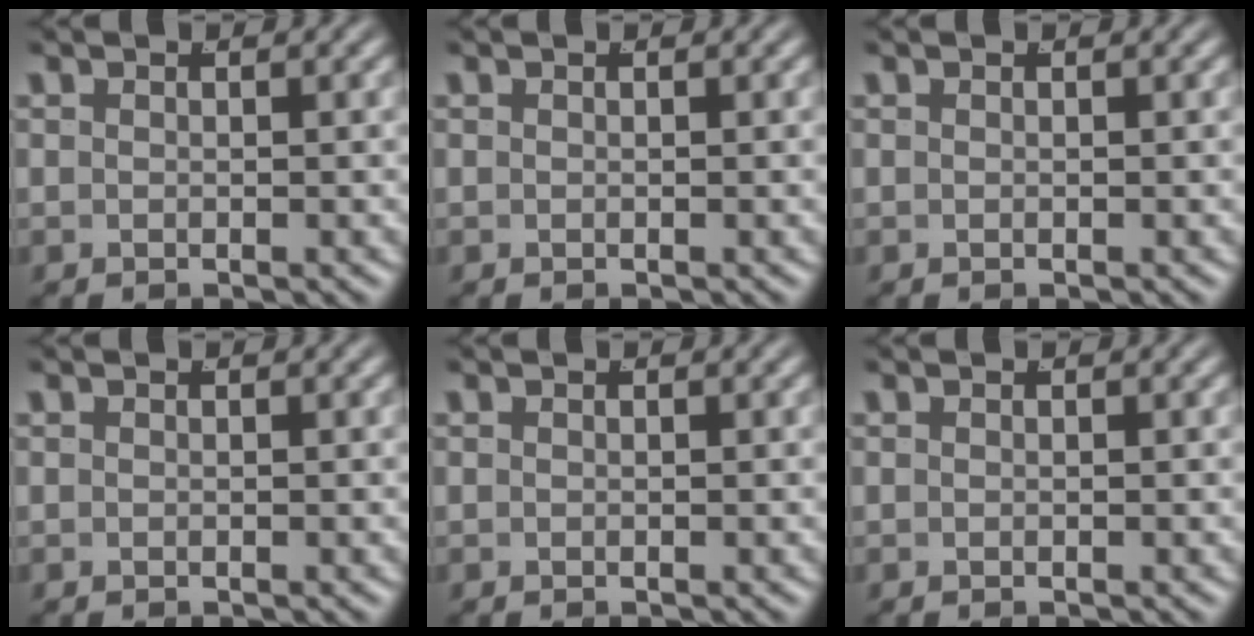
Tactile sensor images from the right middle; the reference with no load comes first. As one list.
[{"total": 0.0}, {"total": 0.0}, {"total": 0.0}, {"total": 0.0}, {"total": 0.0}]